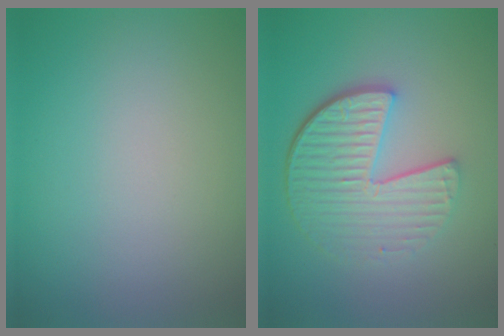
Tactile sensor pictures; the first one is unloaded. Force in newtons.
{"total": 5.6, "press": 4.2, "slide": 3.8}